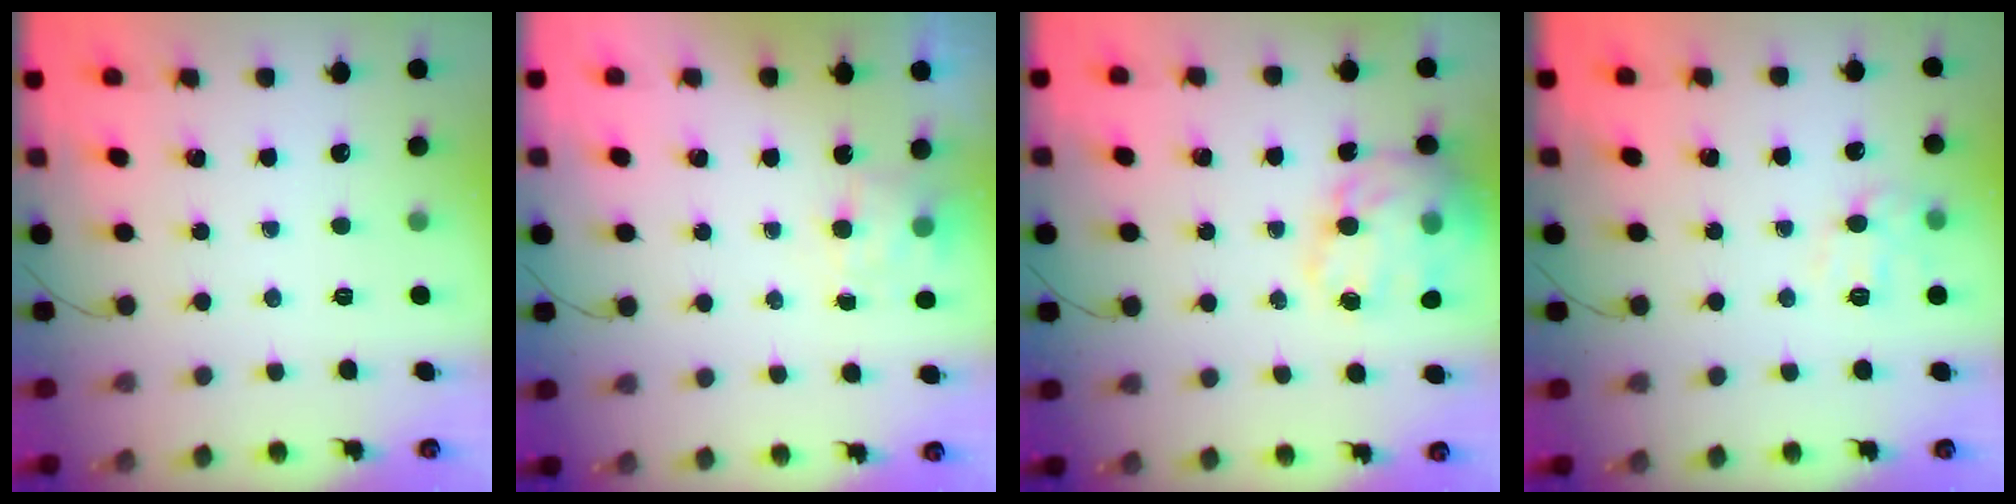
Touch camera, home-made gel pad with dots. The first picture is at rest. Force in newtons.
{"total": 5.6, "press": 5.5, "slide": 1.1}
{"total": 21.3, "press": 20.8, "slide": 4.4}
{"total": 8.7, "press": 8.7, "slide": 1.1}